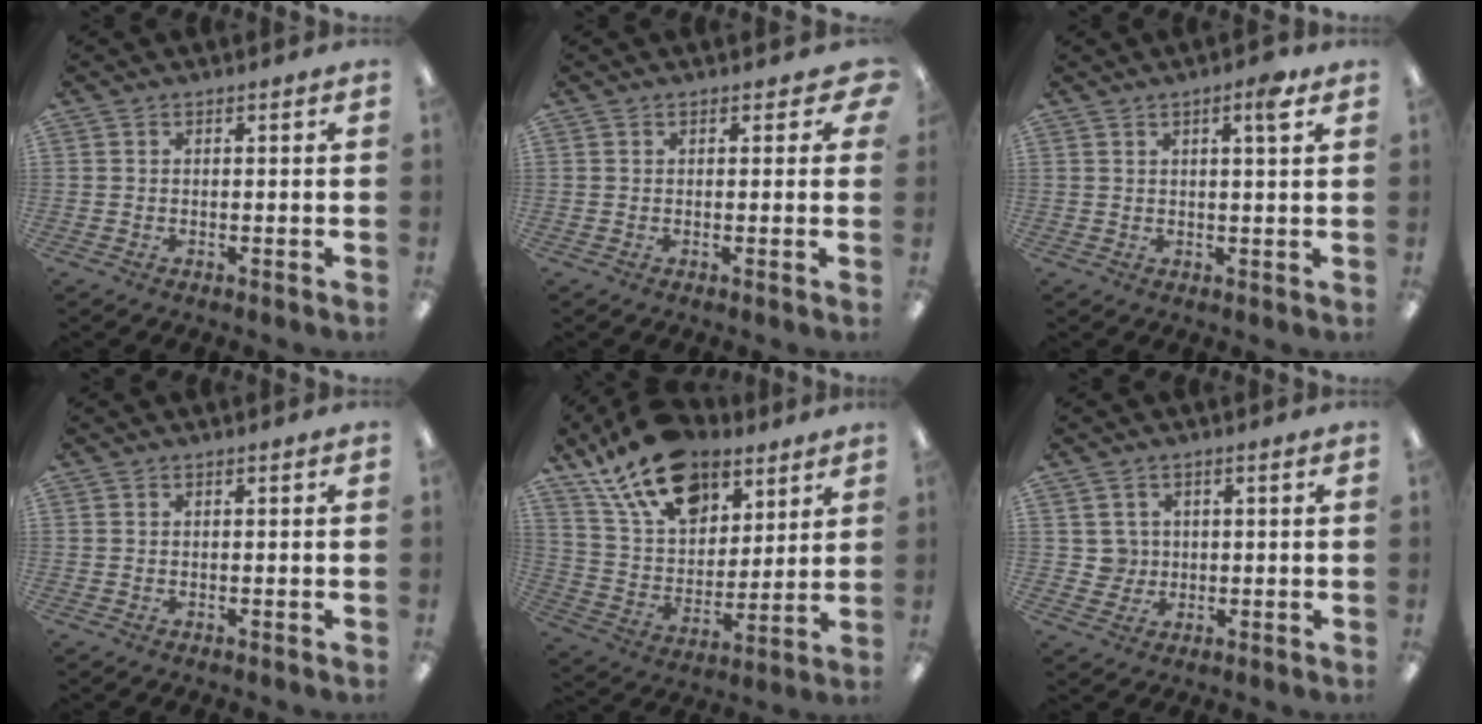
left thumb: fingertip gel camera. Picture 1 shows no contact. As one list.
[{"total": 2.3, "force": [1.1, 1.4, 1.4], "torque": [-0.012, 0.000, 0.016]}, {"total": 4.1, "force": [2.4, 0.5, 3.3], "torque": [-0.048, -0.005, 0.033]}, {"total": 0.0}, {"total": 19.7, "force": [13.0, 11.1, 9.9], "torque": [-0.173, -0.064, 0.236]}, {"total": 3.7, "force": [1.0, 3.5, 0.1], "torque": [0.002, 0.002, 0.014]}]